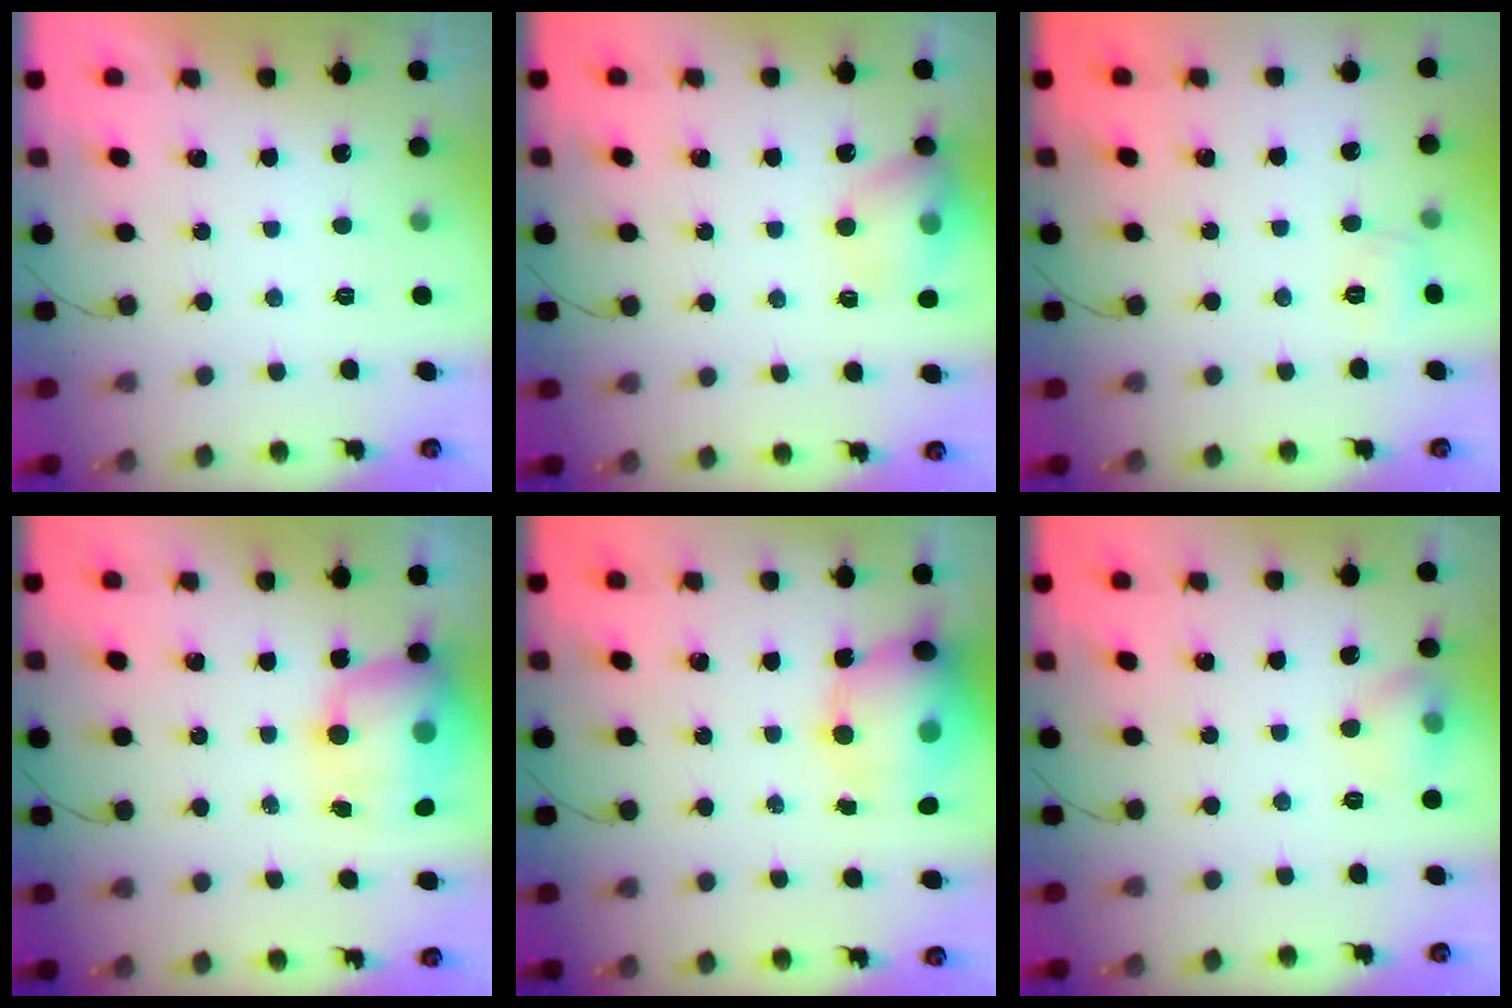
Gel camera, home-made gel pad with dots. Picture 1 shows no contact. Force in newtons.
{"total": 12.0, "press": 11.8, "slide": 1.6}
{"total": 5.3, "press": 5.1, "slide": 1.5}
{"total": 12.6, "press": 12.2, "slide": 3.2}
{"total": 14.6, "press": 14.0, "slide": 3.9}
{"total": 10.3, "press": 7.5, "slide": 7.0}